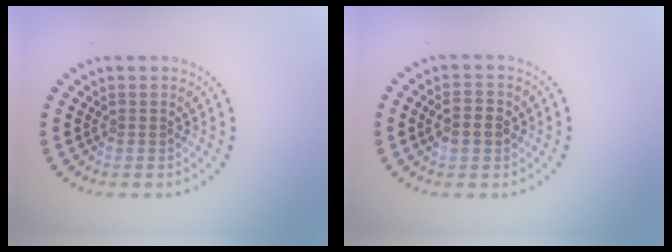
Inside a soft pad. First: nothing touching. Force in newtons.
{"total": 2.2, "press": 2.2, "slide": 0.1}